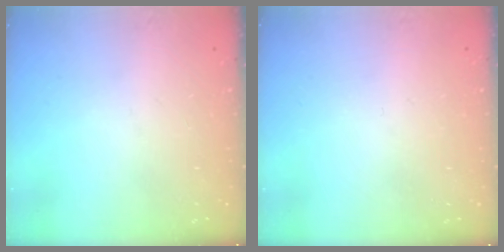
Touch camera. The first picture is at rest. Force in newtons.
{"total": 0.0}